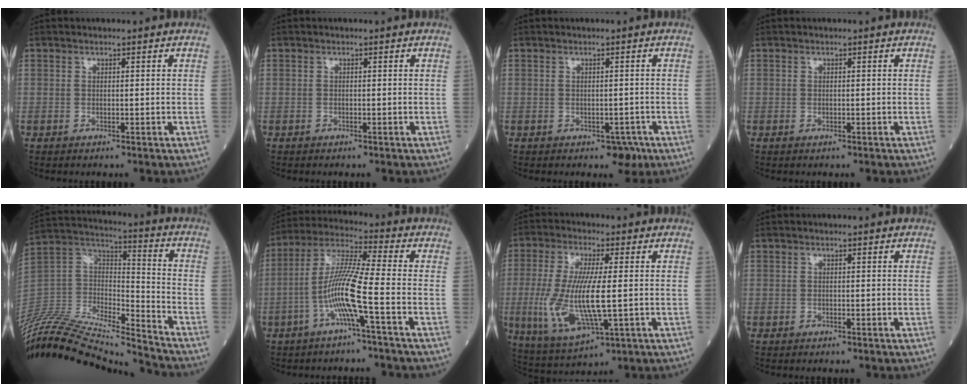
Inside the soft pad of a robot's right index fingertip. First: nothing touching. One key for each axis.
{"total": 0.0}
{"total": 2.2, "fx": -1.1, "fy": 1.4, "fz": 1.3, "tx": -0.009, "ty": 0.001, "tz": -0.007}
{"total": 0.0}
{"total": 25.5, "fx": -24.1, "fy": 1.5, "fz": 8.3, "tx": -0.188, "ty": -0.003, "tz": -0.416}
{"total": 9.3, "fx": -3.3, "fy": -0.5, "fz": 8.7, "tx": -0.176, "ty": 0.010, "tz": -0.070}
{"total": 12.5, "fx": -1.2, "fy": 2.8, "fz": 12.1, "tx": -0.263, "ty": -0.016, "tz": -0.016}
{"total": 0.0}